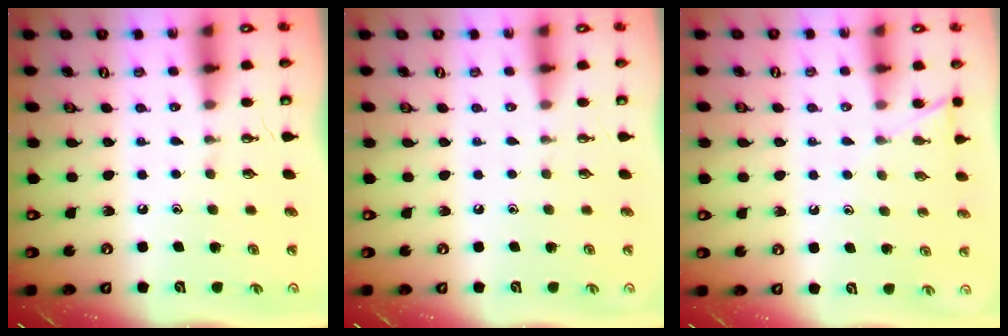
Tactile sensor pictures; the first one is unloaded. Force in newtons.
{"total": 0.0}
{"total": 7.0, "press": 6.9, "slide": 0.5}